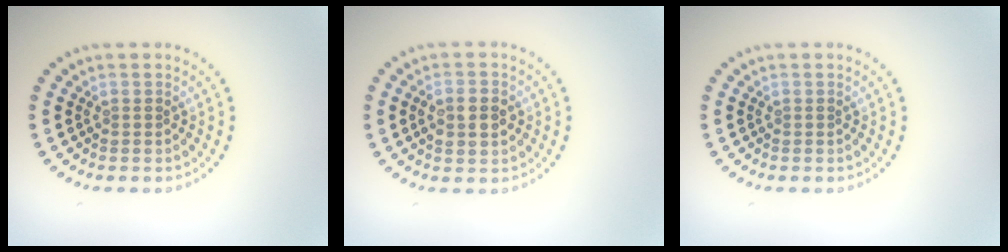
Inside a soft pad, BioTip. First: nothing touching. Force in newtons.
{"total": 3.4, "press": 3.4, "slide": 0.4}
{"total": 0.0}